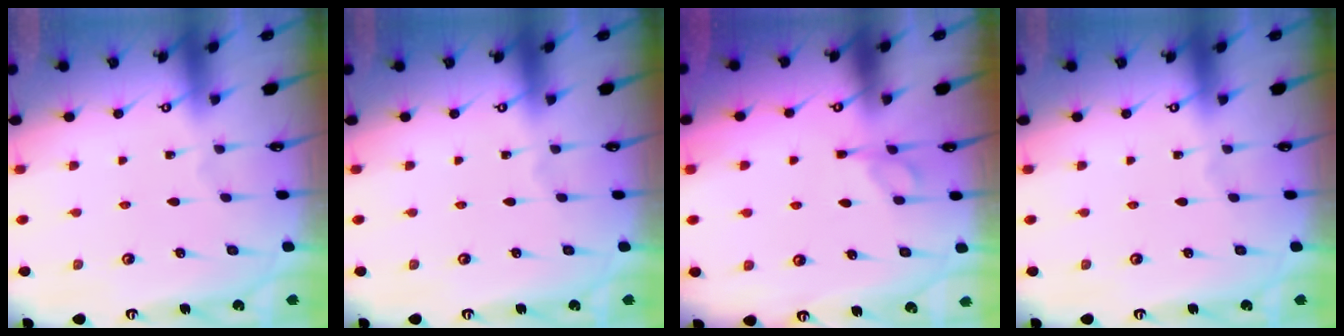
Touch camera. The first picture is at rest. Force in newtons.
{"total": 0.0}
{"total": 5.8, "press": 5.7, "slide": 0.9}
{"total": 0.0}